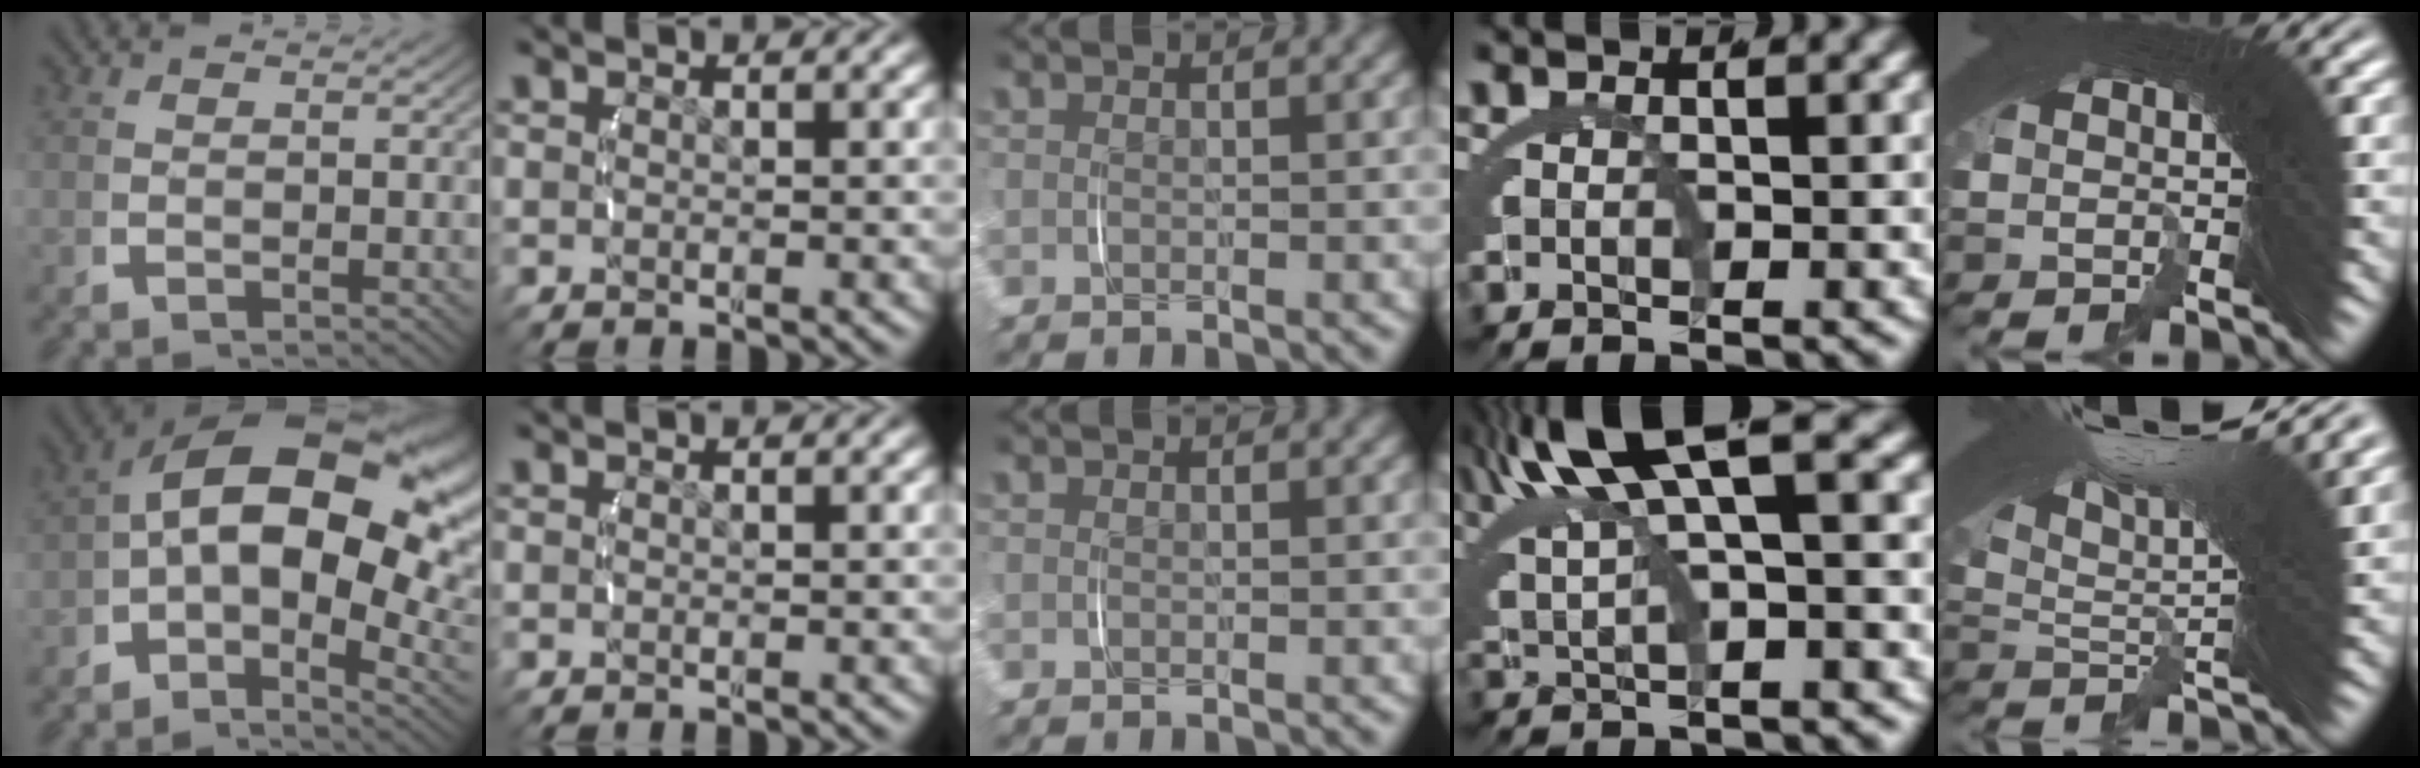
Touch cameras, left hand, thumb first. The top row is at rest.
{"thumb": {"total": 15.9, "force": [0.9, 10.0, 12.4], "torque": [-0.188, -0.018, 0.000]}, "ring": {"total": 8.8, "force": [4.4, 2.8, 7.1], "torque": [-0.125, 0.018, 0.074]}, "little": {"total": 10.5, "force": [4.9, 2.7, 8.9], "torque": [-0.134, 0.016, 0.076]}}